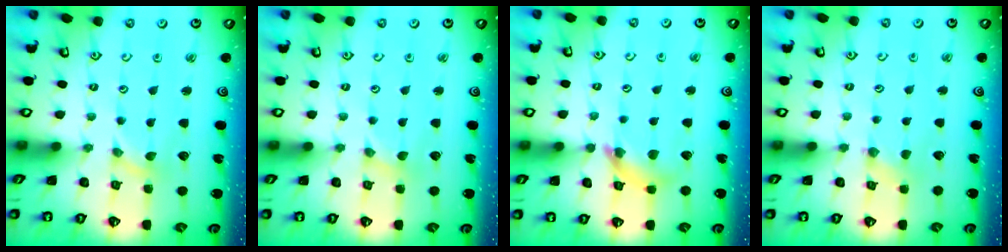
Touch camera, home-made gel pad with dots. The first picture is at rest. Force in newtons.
{"total": 0.0}
{"total": 8.9, "press": 8.8, "slide": 0.9}
{"total": 1.2, "press": 1.1, "slide": 0.3}